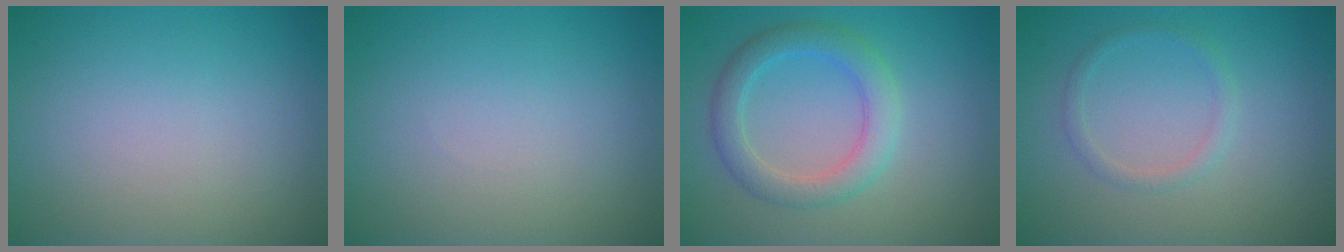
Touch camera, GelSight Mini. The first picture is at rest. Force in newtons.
{"total": 0.0}
{"total": 3.6, "press": 3.6, "slide": 0.0}
{"total": 1.3, "press": 1.2, "slide": 0.0}